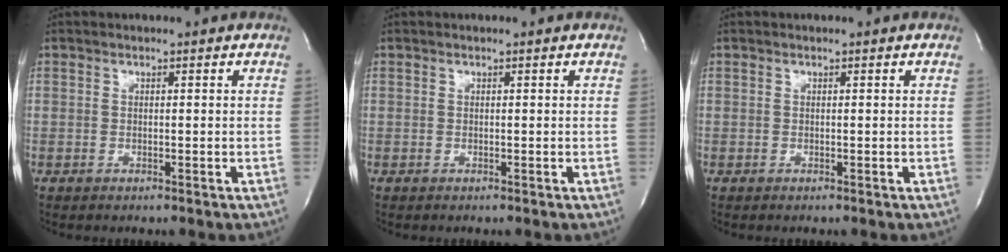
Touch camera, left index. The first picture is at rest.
{"total": 0.0}
{"total": 0.0}